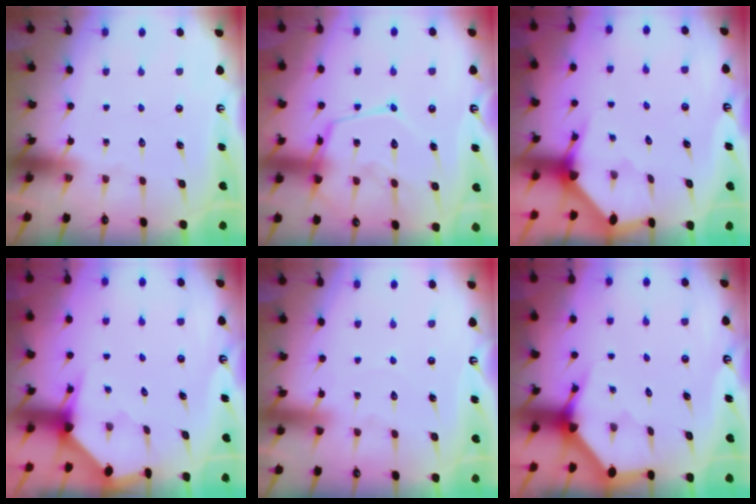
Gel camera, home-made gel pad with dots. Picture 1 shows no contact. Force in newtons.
{"total": 14.2, "press": 14.1, "slide": 1.4}
{"total": 2.9, "press": 2.9, "slide": 0.3}
{"total": 3.3, "press": 3.3, "slide": 0.3}
{"total": 2.6, "press": 2.6, "slide": 0.2}
{"total": 3.6, "press": 3.6, "slide": 0.1}